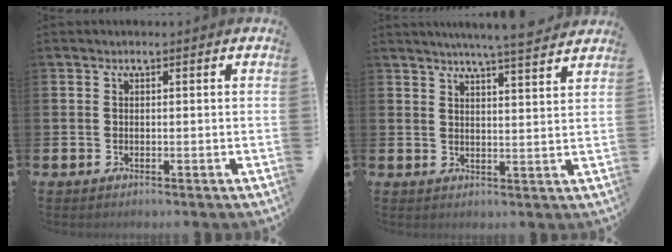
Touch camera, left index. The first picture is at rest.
{"total": 5.7, "force": [5.4, -0.9, 1.6], "torque": [-0.034, -0.031, 0.093]}